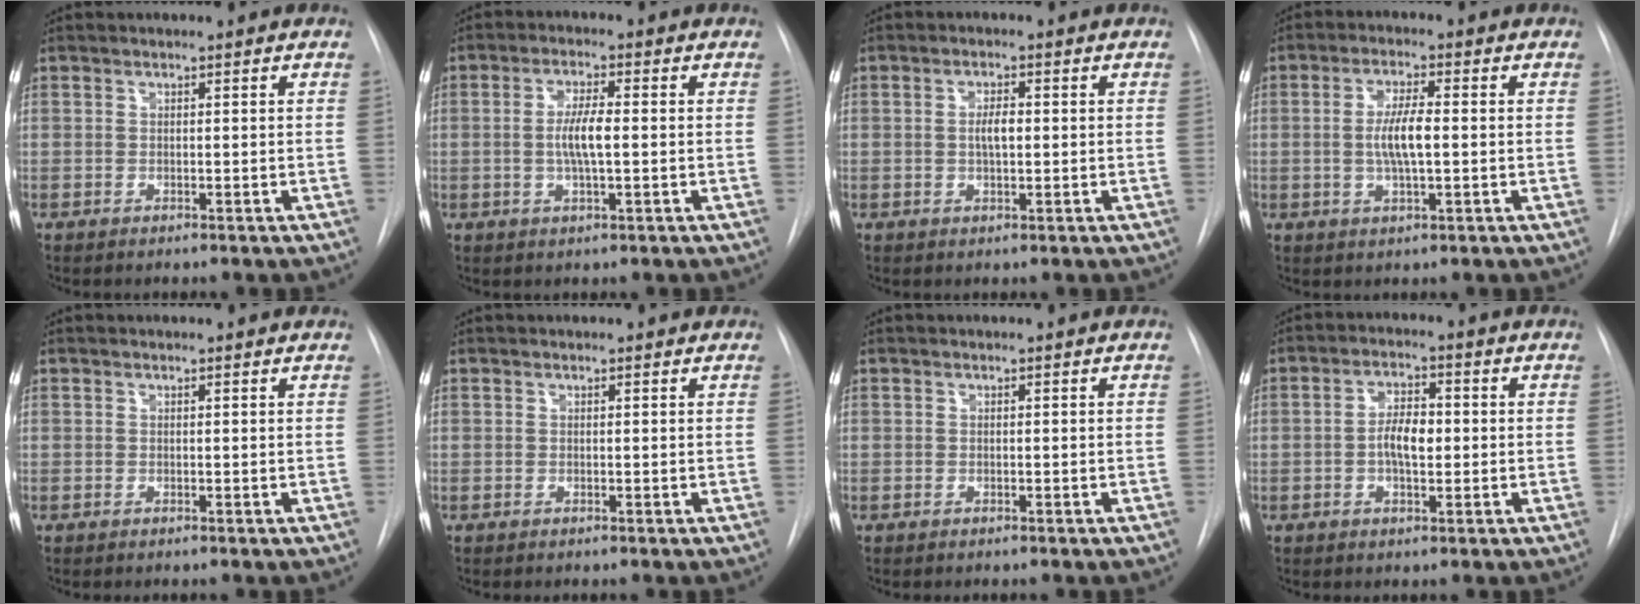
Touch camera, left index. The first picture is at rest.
{"total": 4.8, "force": [-0.2, 0.8, 4.8], "torque": [-0.097, 0.000, -0.005]}
{"total": 2.6, "force": [0.1, 0.8, 2.4], "torque": [-0.046, 0.001, 0.002]}
{"total": 5.5, "force": [-0.1, 1.0, 5.4], "torque": [-0.111, 0.001, -0.004]}
{"total": 1.0, "force": [1.0, 0.3, 0.1], "torque": [-0.010, 0.005, 0.009]}
{"total": 1.2, "force": [1.0, 0.5, 0.3], "torque": [-0.009, 0.004, 0.008]}
{"total": 0.0}
{"total": 4.9, "force": [-0.3, 2.1, 4.4], "torque": [-0.086, 0.008, -0.007]}